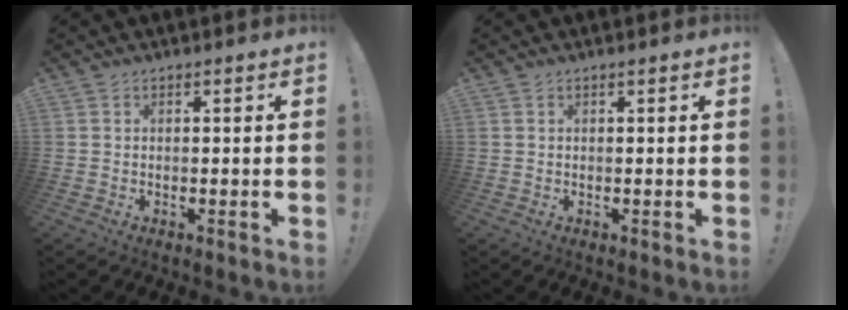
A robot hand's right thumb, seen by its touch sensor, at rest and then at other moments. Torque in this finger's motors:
{"motor_torque": [0.02, 0.01, 0.00, -0.01, 0.00]}